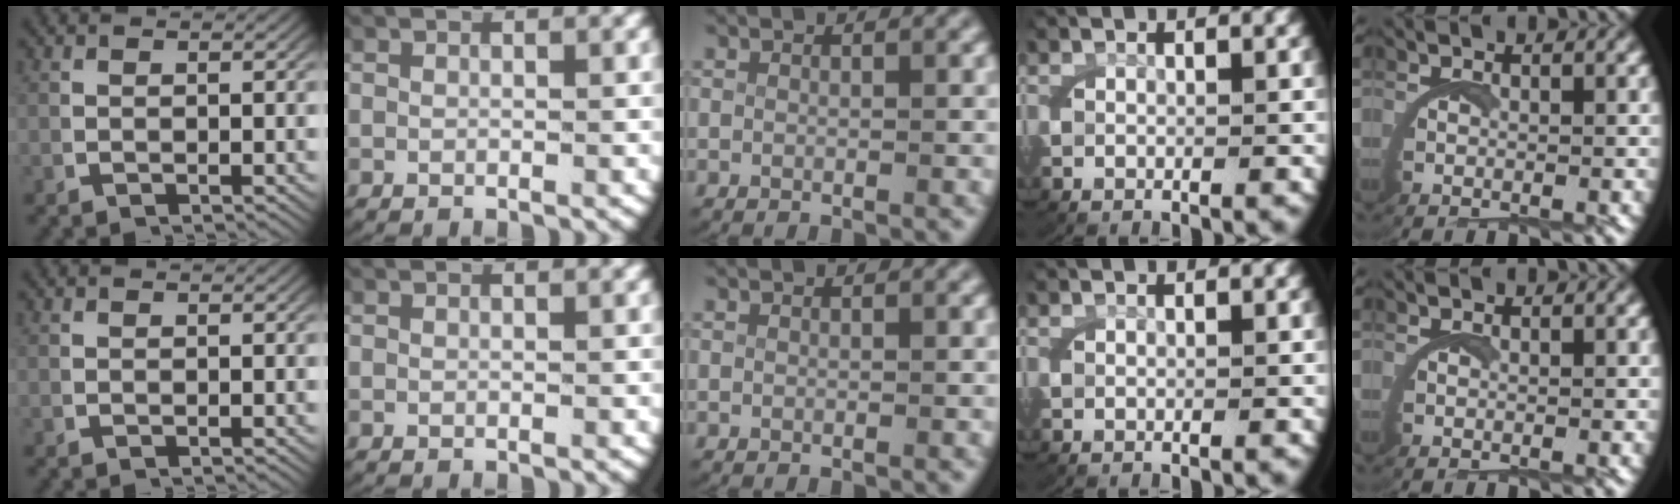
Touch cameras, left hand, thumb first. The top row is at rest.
{}